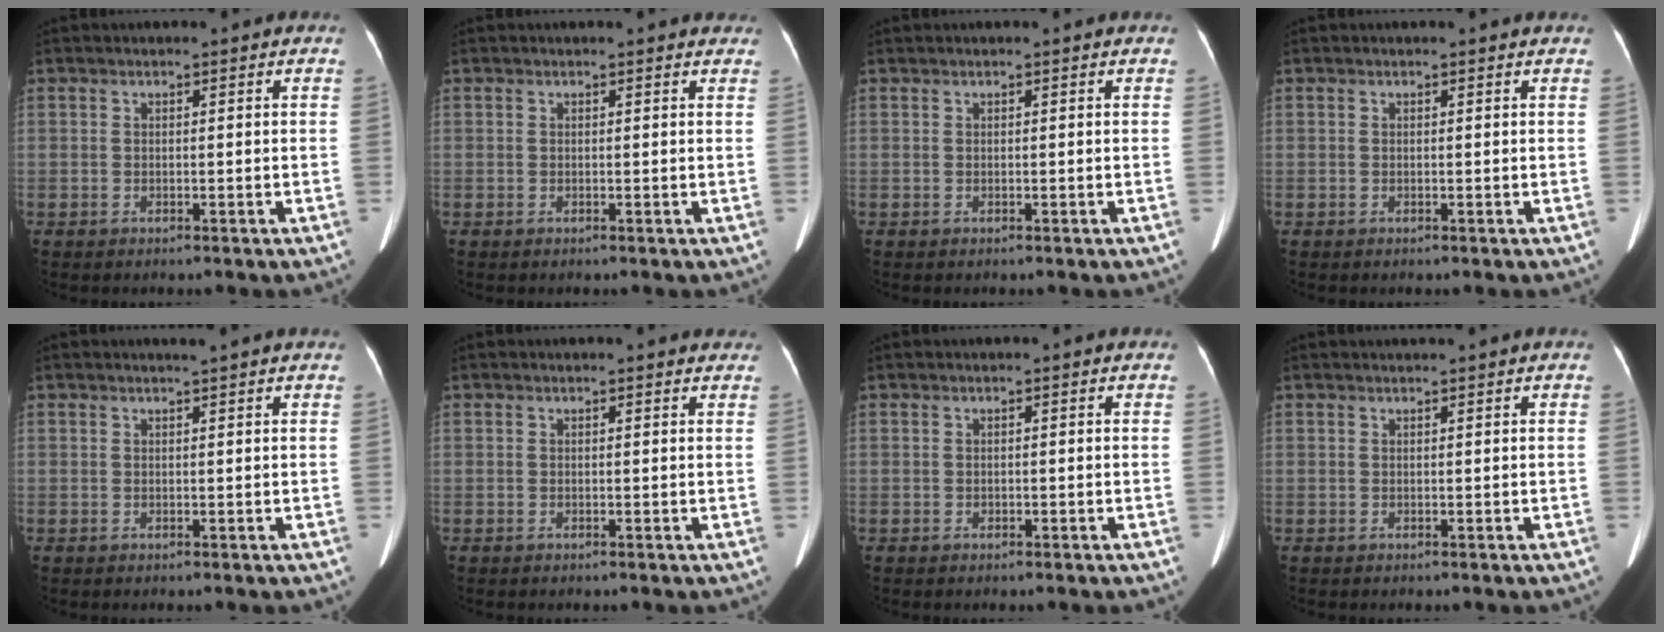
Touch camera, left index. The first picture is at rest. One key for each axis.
{"total": 3.3, "fx": 3.1, "fy": 1.0, "fz": 0.7, "tx": -0.006, "ty": 0.003, "tz": 0.018}
{"total": 0.0}
{"total": 0.5, "fx": 0.5, "fy": 0.1, "fz": 0.1, "tx": -0.005, "ty": -0.001, "tz": 0.000}
{"total": 1.2, "fx": 1.0, "fy": -0.3, "fz": 0.5, "tx": -0.012, "ty": -0.001, "tz": 0.021}
{"total": 3.1, "fx": 2.9, "fy": 0.6, "fz": 0.6, "tx": -0.008, "ty": 0.000, "tz": 0.017}
{"total": 0.0}
{"total": 1.1, "fx": 0.9, "fy": -0.3, "fz": 0.4, "tx": -0.009, "ty": 0.008, "tz": 0.023}